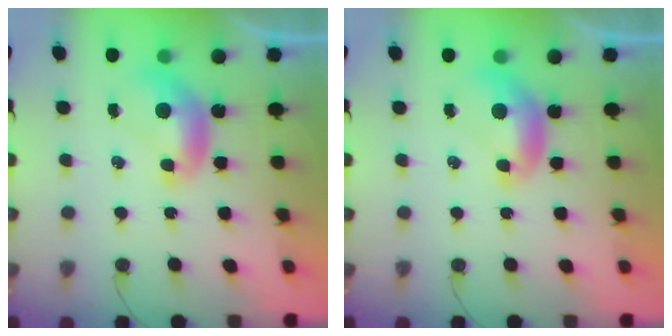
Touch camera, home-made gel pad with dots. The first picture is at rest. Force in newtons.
{"total": 0.0}